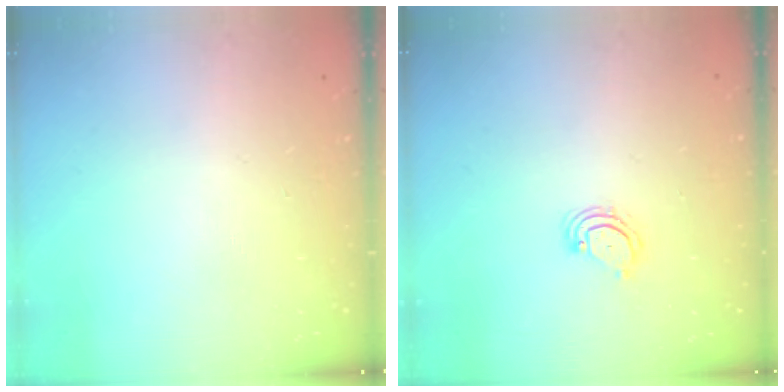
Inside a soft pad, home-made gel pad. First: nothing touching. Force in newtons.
{"total": 3.8, "press": 3.8, "slide": 0.3}